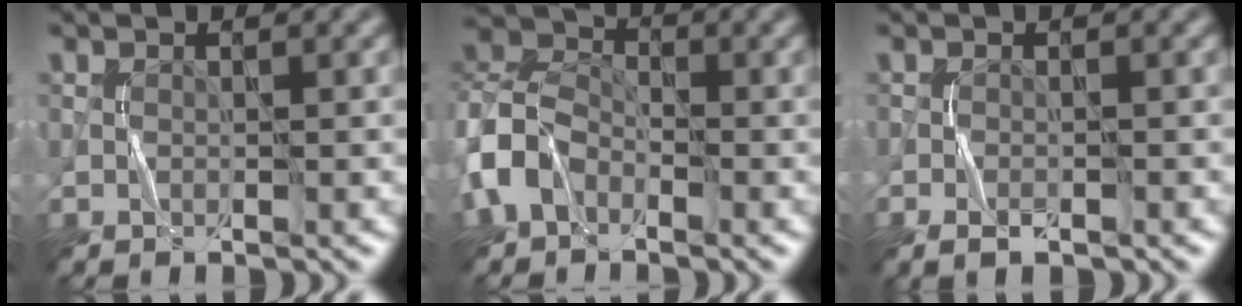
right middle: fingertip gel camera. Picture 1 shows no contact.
{"total": 6.0, "force": [-2.7, 4.1, 3.3], "torque": [-0.076, 0.008, -0.073]}
{"total": 1.8, "force": [-1.1, 0.7, 1.2], "torque": [-0.023, -0.003, -0.021]}